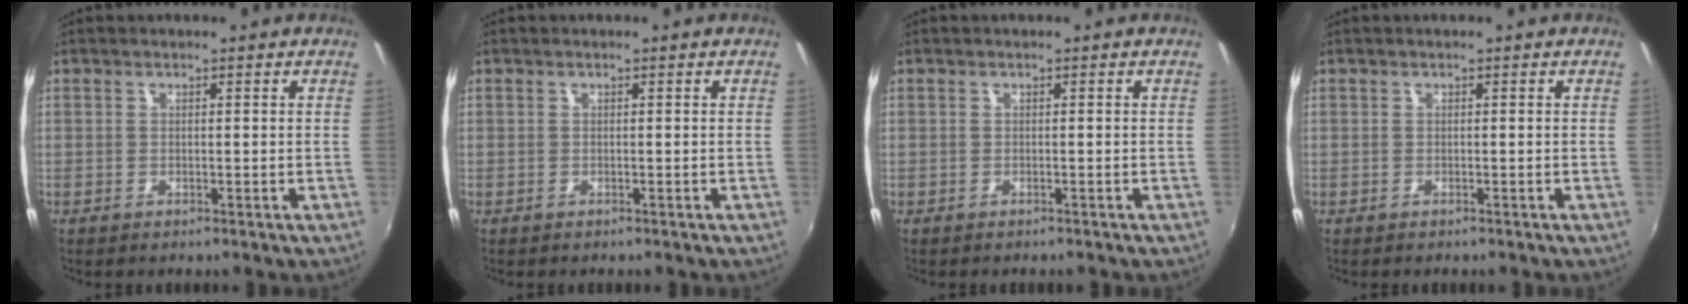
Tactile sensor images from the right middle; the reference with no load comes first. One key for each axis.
{"total": 0.0}
{"total": 0.5, "fx": -0.5, "fy": 0.1, "fz": 0.2, "tx": -0.003, "ty": 0.001, "tz": -0.006}
{"total": 0.0}